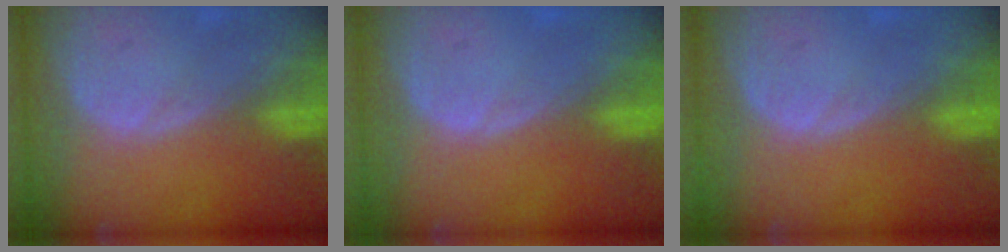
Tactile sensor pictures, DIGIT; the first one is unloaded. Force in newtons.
{"total": 0.0}
{"total": 0.0}